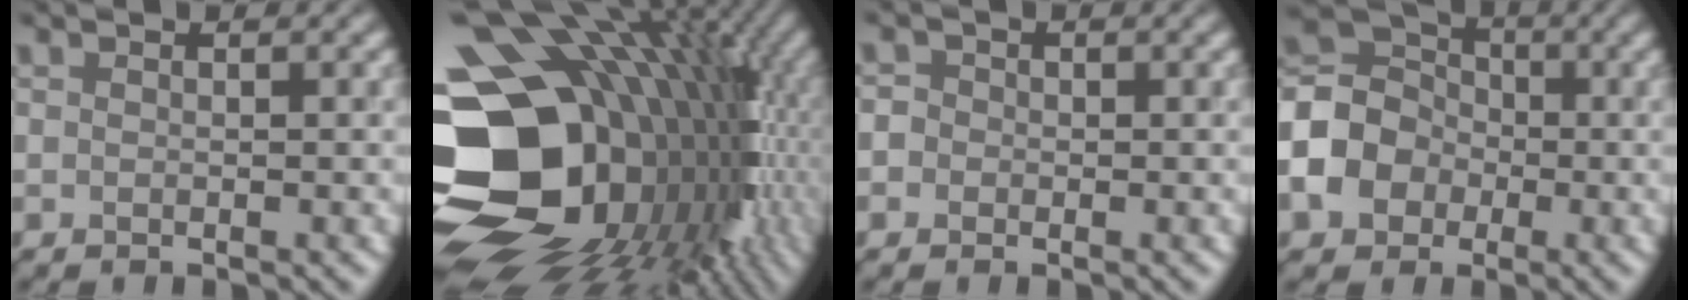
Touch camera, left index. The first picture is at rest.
{"total": 20.7, "force": [-1.3, 15.9, 13.1], "torque": [-0.252, -0.007, -0.007]}
{"total": 2.3, "force": [-0.4, 2.2, 0.5], "torque": [0.018, 0.017, -0.037]}
{"total": 7.3, "force": [-2.2, 6.0, 3.5], "torque": [-0.087, 0.002, -0.056]}